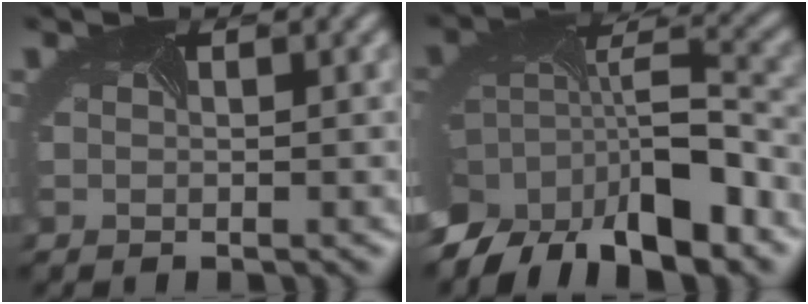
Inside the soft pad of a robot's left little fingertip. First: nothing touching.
{"total": 11.3, "force": [-6.7, 5.2, 7.6], "torque": [-0.136, -0.015, -0.116]}